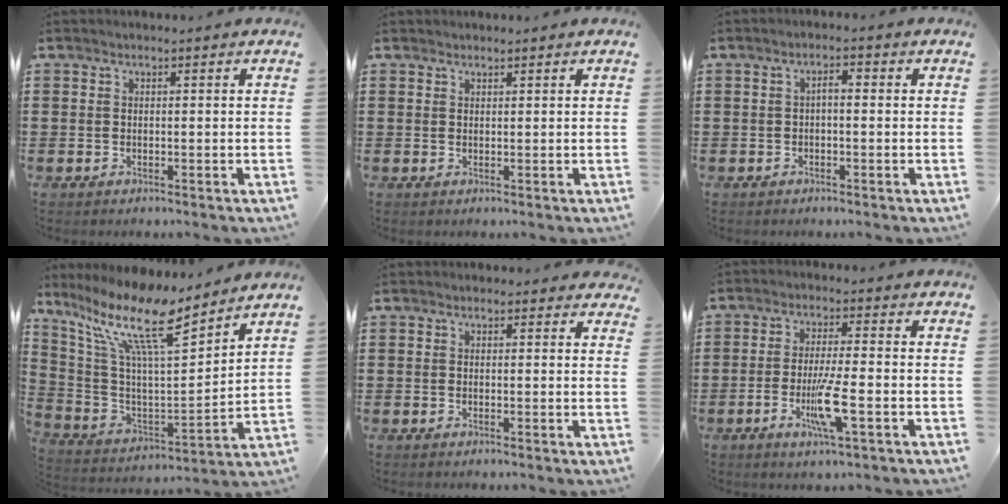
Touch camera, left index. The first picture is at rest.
{"total": 0.8, "force": [0.7, 0.3, -0.1], "torque": [0.000, 0.001, 0.015]}
{"total": 1.8, "force": [-0.5, 0.5, 1.6], "torque": [-0.032, 0.006, -0.012]}
{"total": 13.4, "force": [9.5, 2.8, 9.1], "torque": [-0.217, -0.057, 0.156]}
{"total": 1.1, "force": [0.9, 0.7, 0.1], "torque": [0.003, 0.003, 0.014]}
{"total": 7.2, "force": [-2.5, 0.8, 6.7], "torque": [-0.128, -0.012, -0.047]}